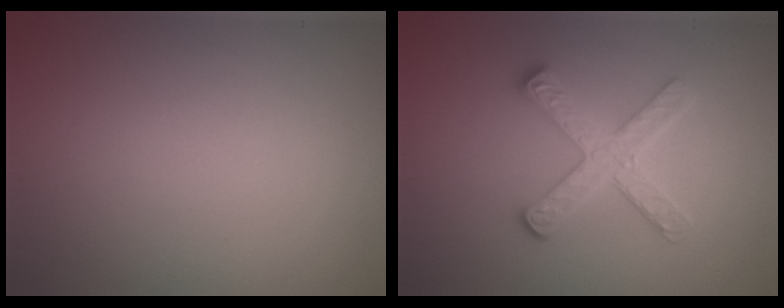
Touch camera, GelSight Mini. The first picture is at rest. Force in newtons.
{"total": 3.6, "press": 3.1, "slide": 1.8}